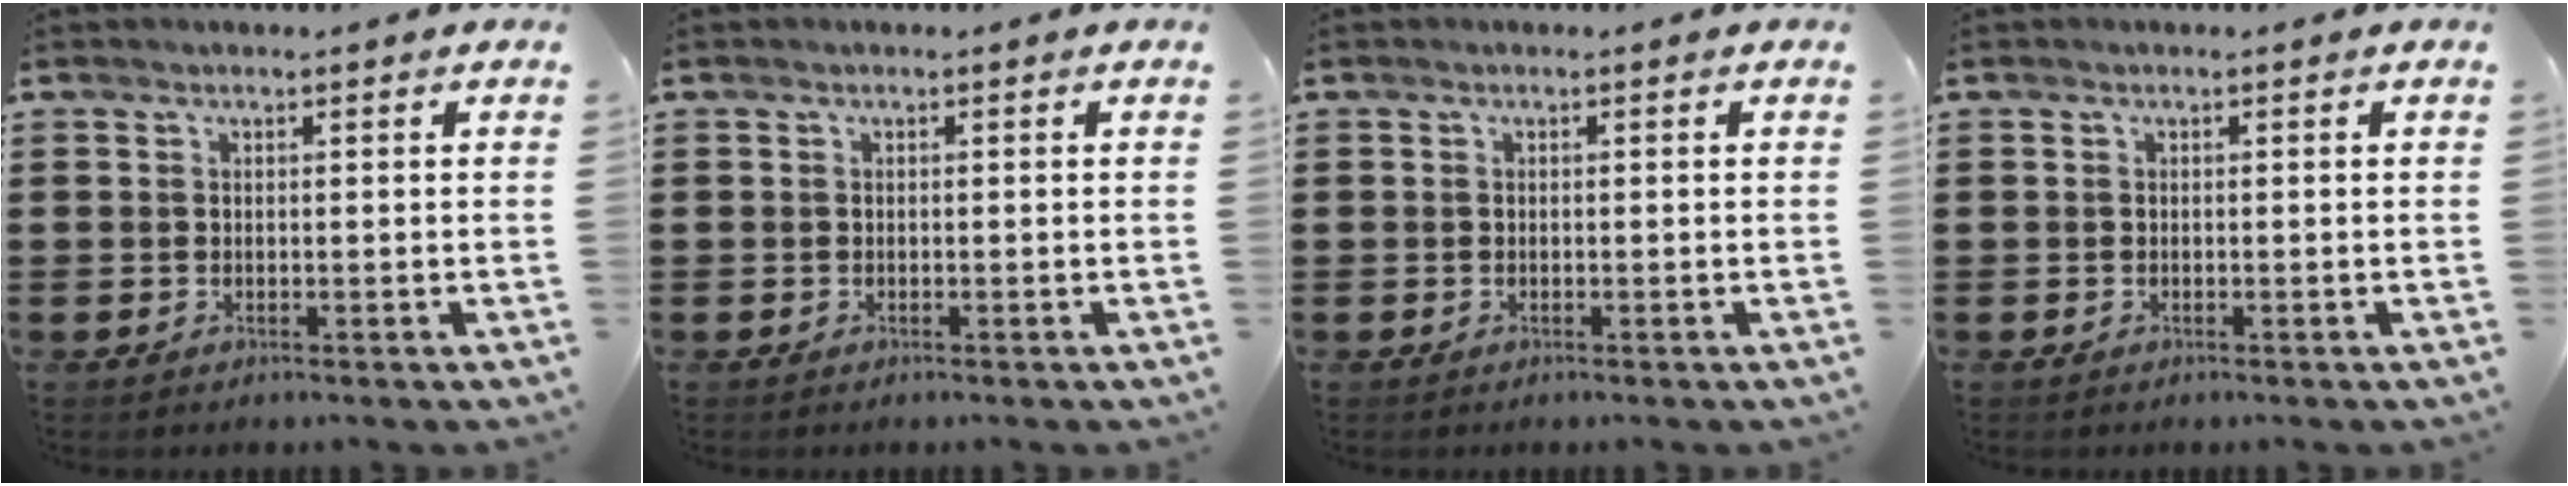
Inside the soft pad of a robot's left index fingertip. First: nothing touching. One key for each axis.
{"total": 0.0}
{"total": 0.0}
{"total": 0.0}